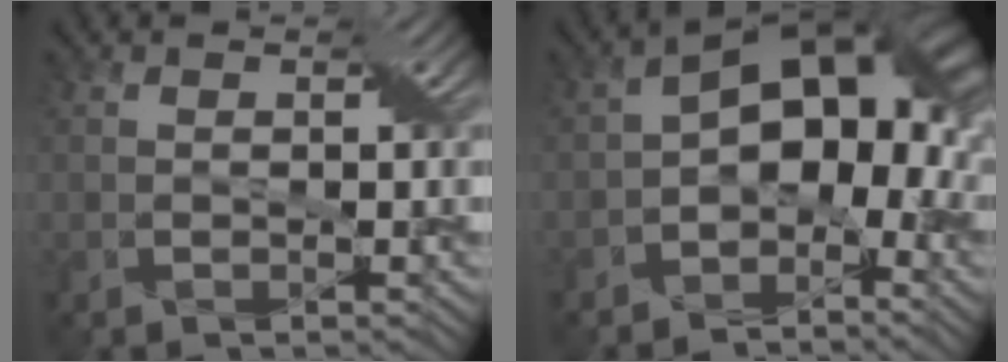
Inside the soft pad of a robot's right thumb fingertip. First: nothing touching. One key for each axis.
{"total": 12.5, "fx": -2.0, "fy": 7.9, "fz": 9.5, "tx": -0.120, "ty": 0.014, "tz": -0.046}